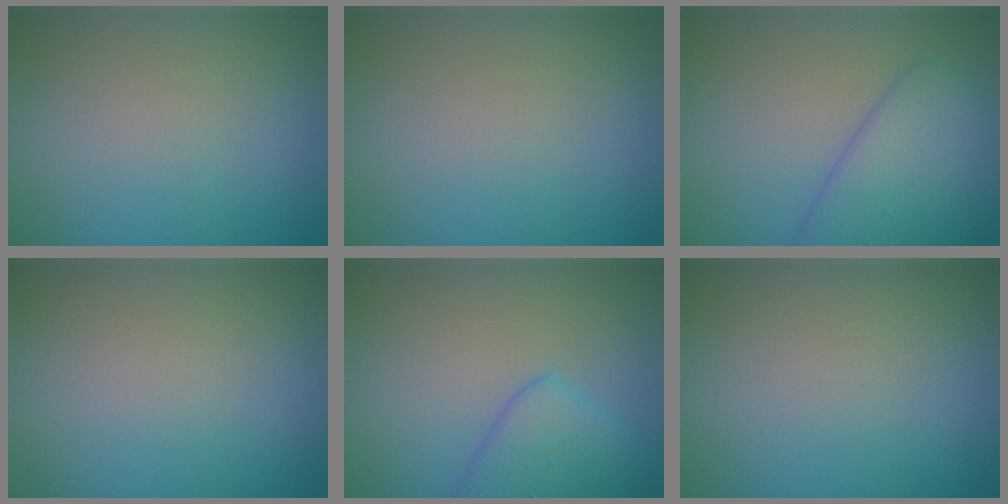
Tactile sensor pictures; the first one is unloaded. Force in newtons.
{"total": 0.0}
{"total": 5.4, "press": 5.4, "slide": 0.2}
{"total": 0.0}
{"total": 3.9, "press": 3.9, "slide": 0.2}
{"total": 0.0}